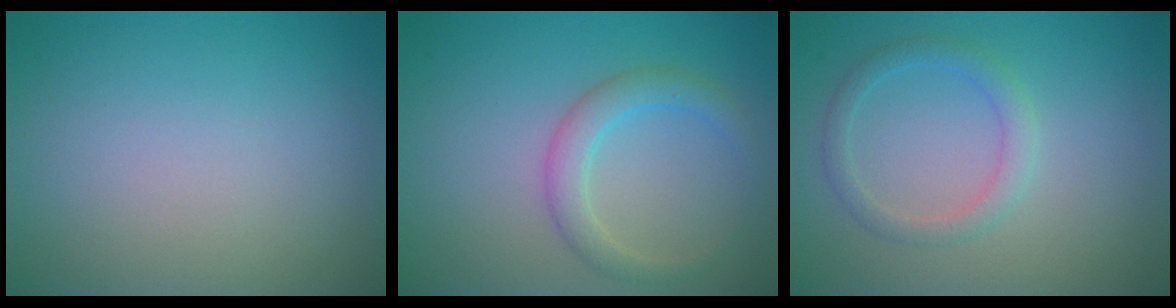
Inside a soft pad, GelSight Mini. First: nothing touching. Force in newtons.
{"total": 2.7, "press": 2.7, "slide": 0.2}
{"total": 2.0, "press": 2.0, "slide": 0.1}